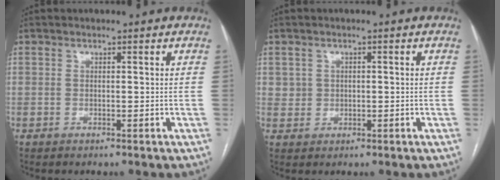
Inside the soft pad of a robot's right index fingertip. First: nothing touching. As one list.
[{"total": 2.0, "force": [0.3, 1.9, 0.2], "torque": [-0.005, 0.011, 0.009]}]